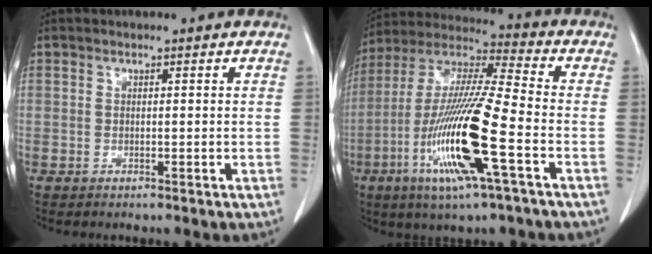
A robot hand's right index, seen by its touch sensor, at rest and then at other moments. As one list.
[{"total": 18.4, "force": [-6.2, 0.8, 17.3], "torque": [-0.360, -0.021, -0.120]}]